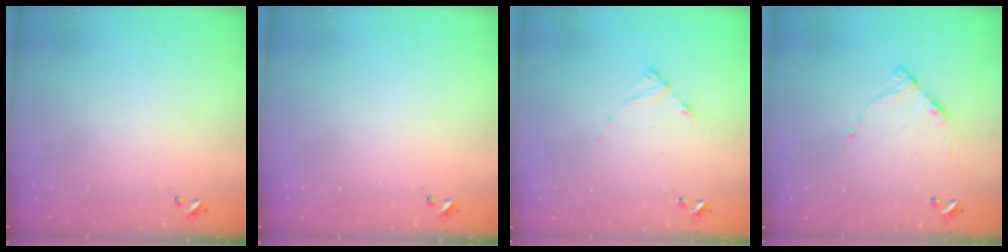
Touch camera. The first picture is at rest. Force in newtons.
{"total": 0.0}
{"total": 2.5, "press": 2.5, "slide": 0.3}
{"total": 8.8, "press": 8.8, "slide": 0.5}